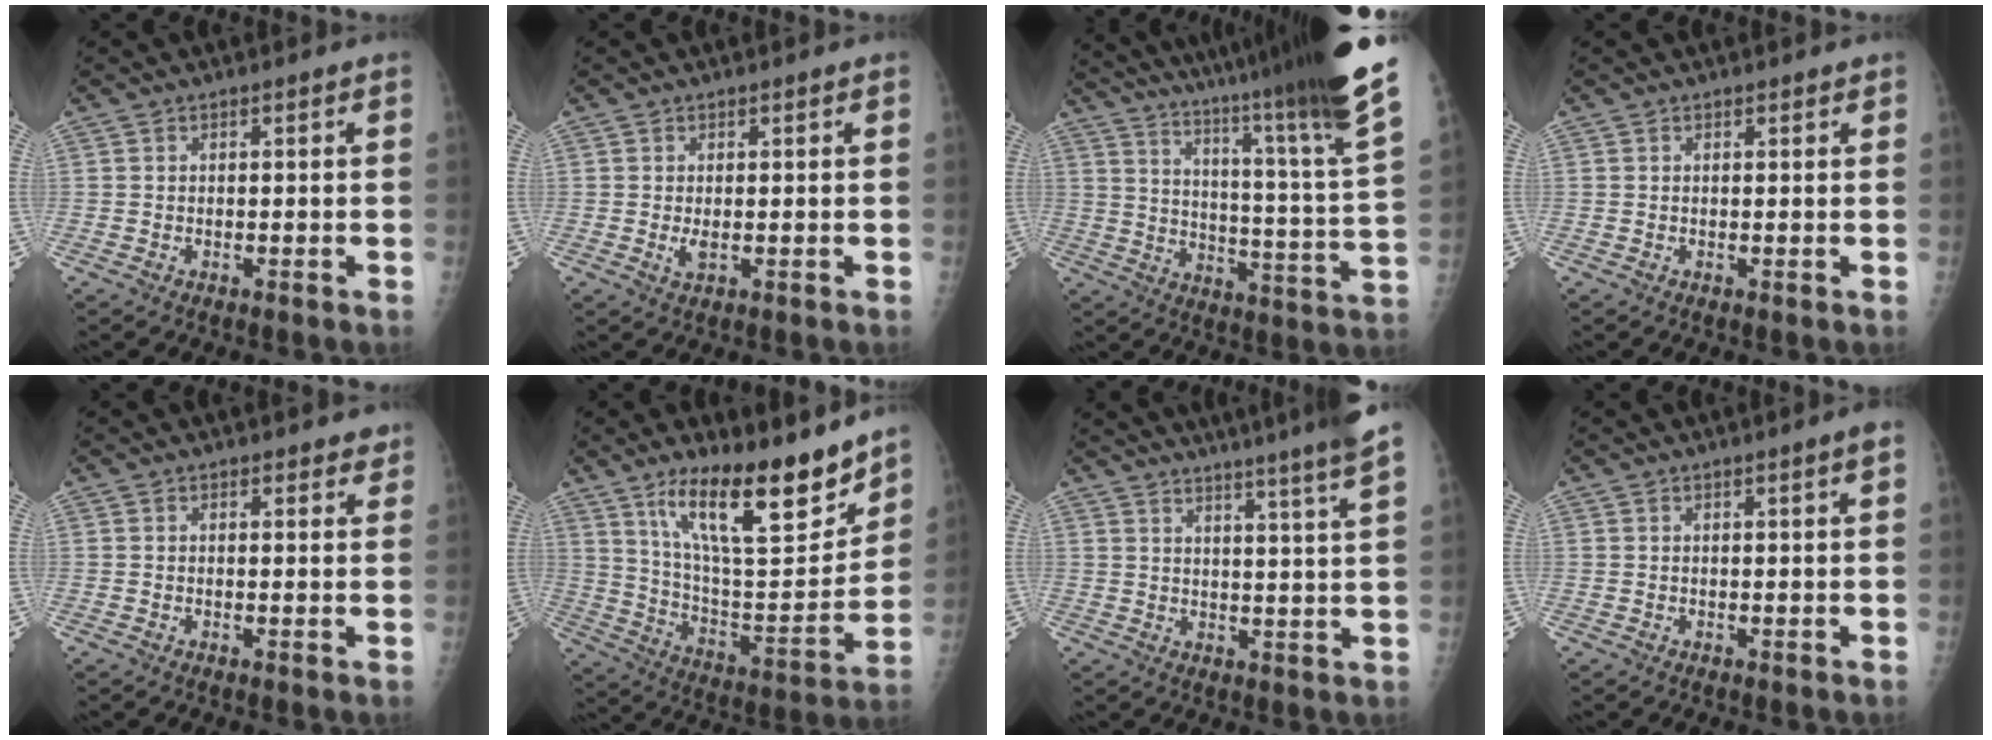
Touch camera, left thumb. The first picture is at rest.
{"total": 2.1, "force": [0.2, 0.9, 1.9], "torque": [-0.034, -0.002, 0.007]}
{"total": 31.3, "force": [24.6, 1.5, 19.2], "torque": [-0.288, -0.143, 0.339]}
{"total": 0.7, "force": [0.6, 0.3, 0.3], "torque": [-0.004, -0.003, 0.007]}
{"total": 2.5, "force": [2.0, 1.1, 1.0], "torque": [0.012, -0.008, 0.018]}
{"total": 21.9, "force": [14.8, 6.0, 15.0], "torque": [-0.211, -0.081, 0.256]}
{"total": 16.6, "force": [13.6, -1.2, 9.4], "torque": [-0.135, -0.069, 0.169]}
{"total": 1.9, "force": [1.0, -0.2, 1.6], "torque": [-0.026, -0.003, 0.014]}